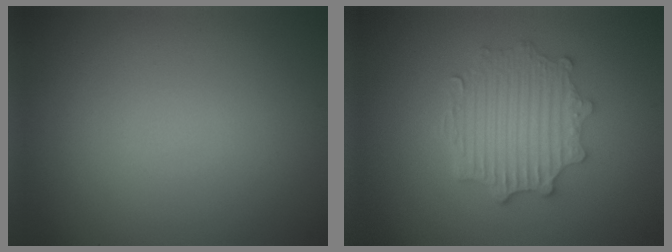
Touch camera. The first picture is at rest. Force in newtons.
{"total": 4.5, "press": 3.7, "slide": 2.7}